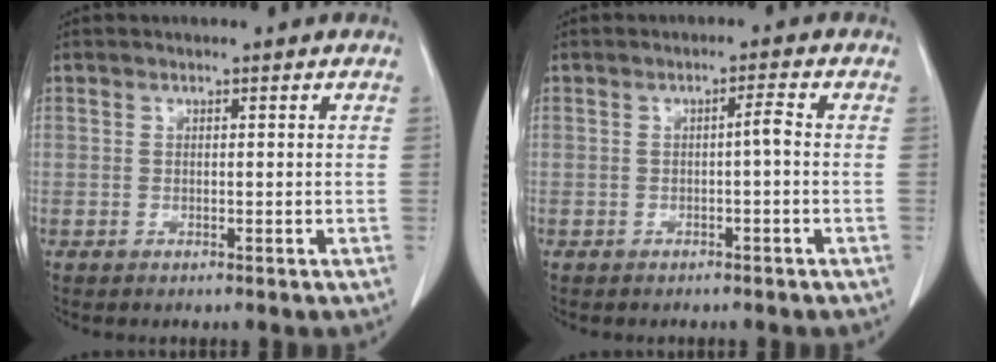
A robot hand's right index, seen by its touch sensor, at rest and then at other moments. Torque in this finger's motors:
{"motor_torque": [0.35, -0.16, 0.01, 0.04]}